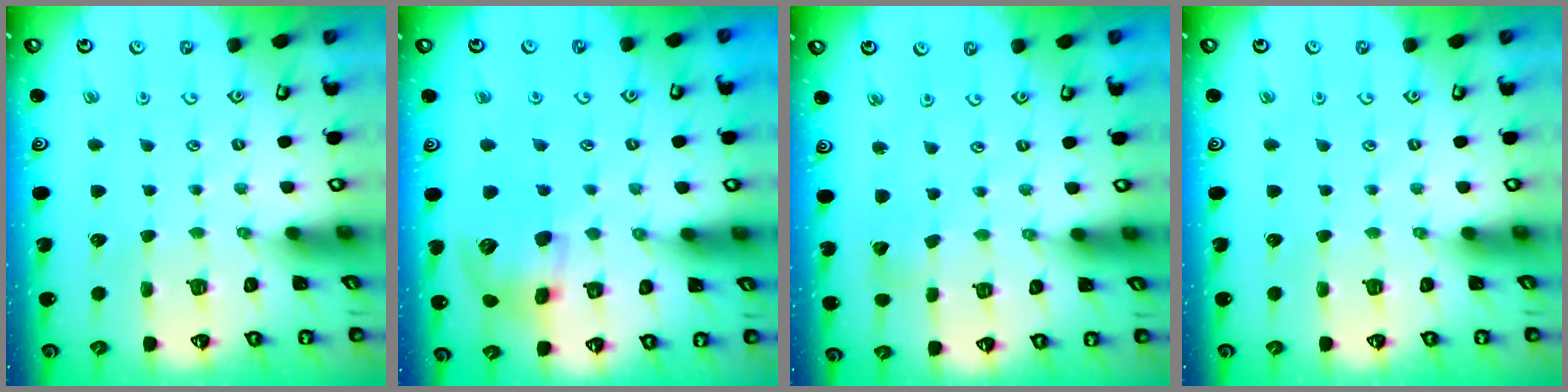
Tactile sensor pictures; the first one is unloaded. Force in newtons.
{"total": 12.5, "press": 12.4, "slide": 1.9}
{"total": 2.1, "press": 2.1, "slide": 0.2}
{"total": 0.0}